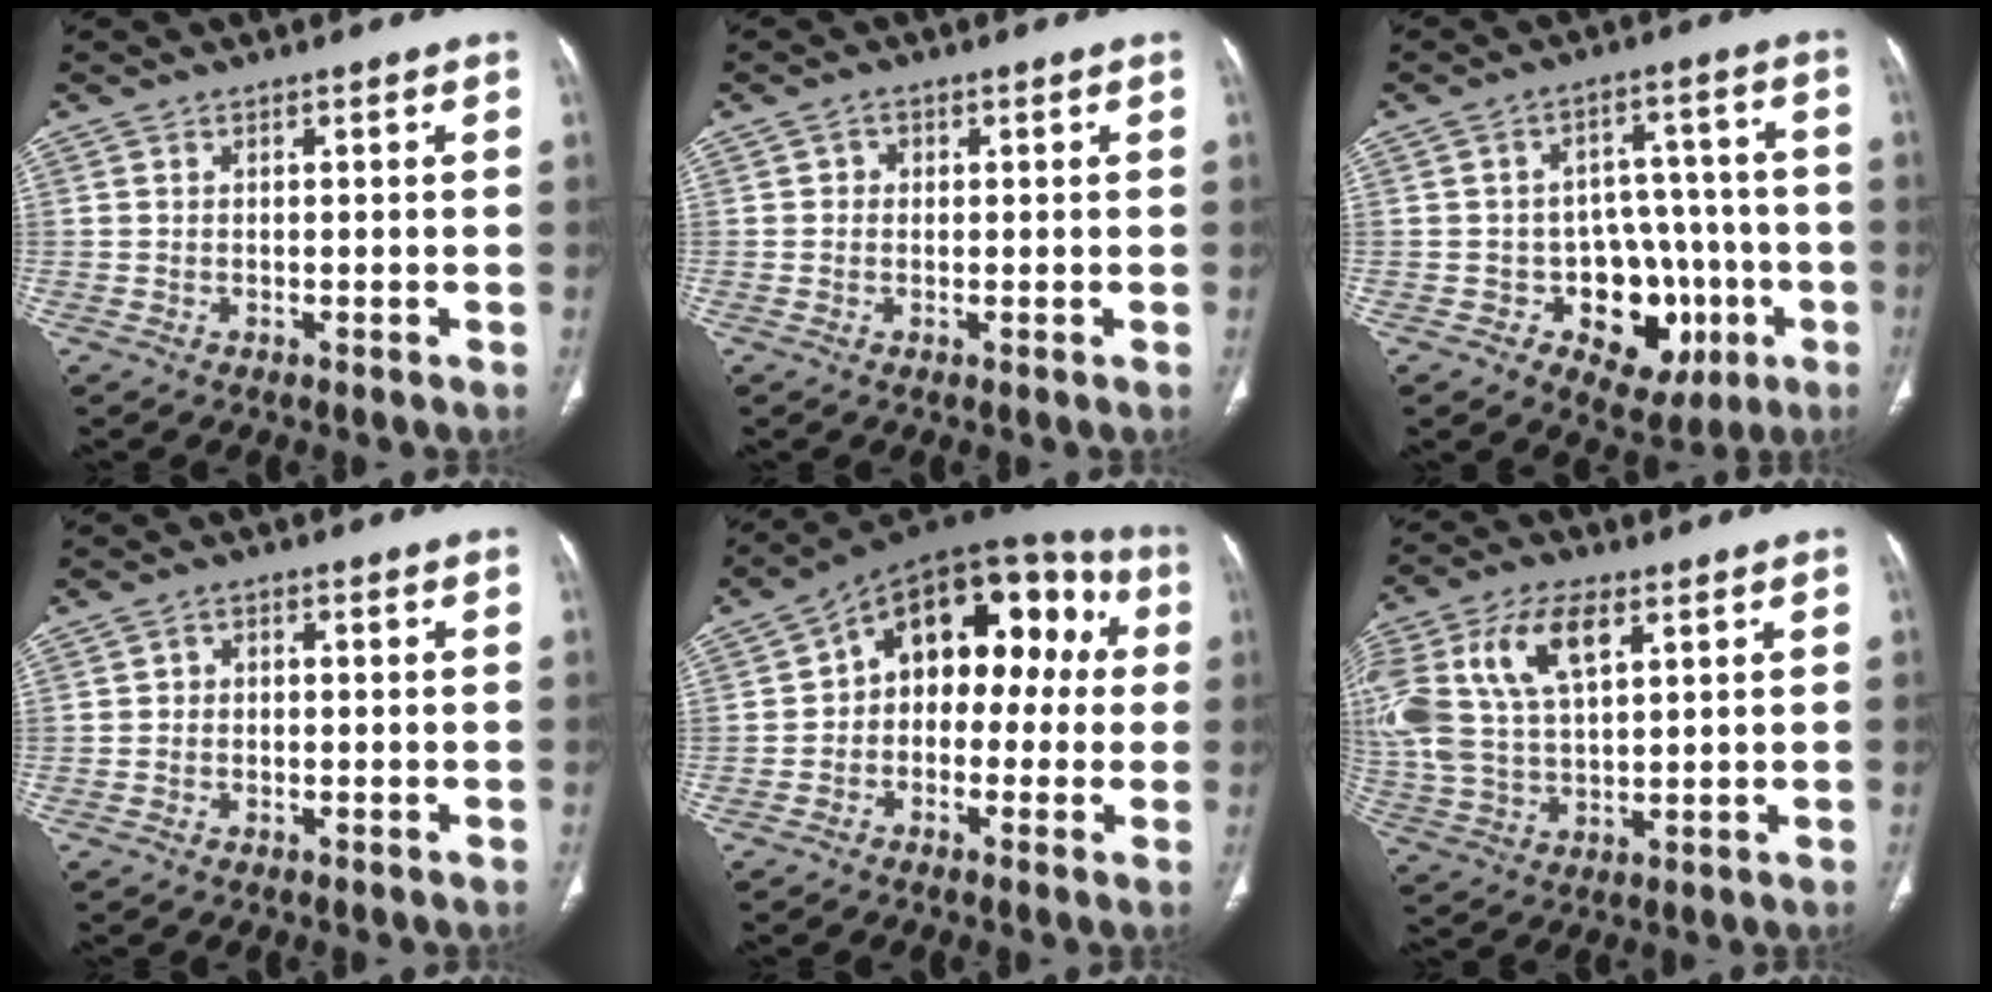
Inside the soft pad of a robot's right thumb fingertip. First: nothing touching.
{"total": 1.5, "force": [0.2, 1.4, 0.5], "torque": [-0.001, 0.003, 0.001]}
{"total": 14.1, "force": [-4.4, 10.1, 8.9], "torque": [-0.062, 0.038, -0.048]}
{"total": 1.7, "force": [-0.3, 1.4, 0.9], "torque": [-0.006, 0.007, -0.011]}
{"total": 17.2, "force": [1.8, 11.0, 13.1], "torque": [-0.123, 0.056, 0.011]}
{"total": 17.8, "force": [6.3, 9.6, 13.6], "torque": [-0.303, 0.005, 0.120]}